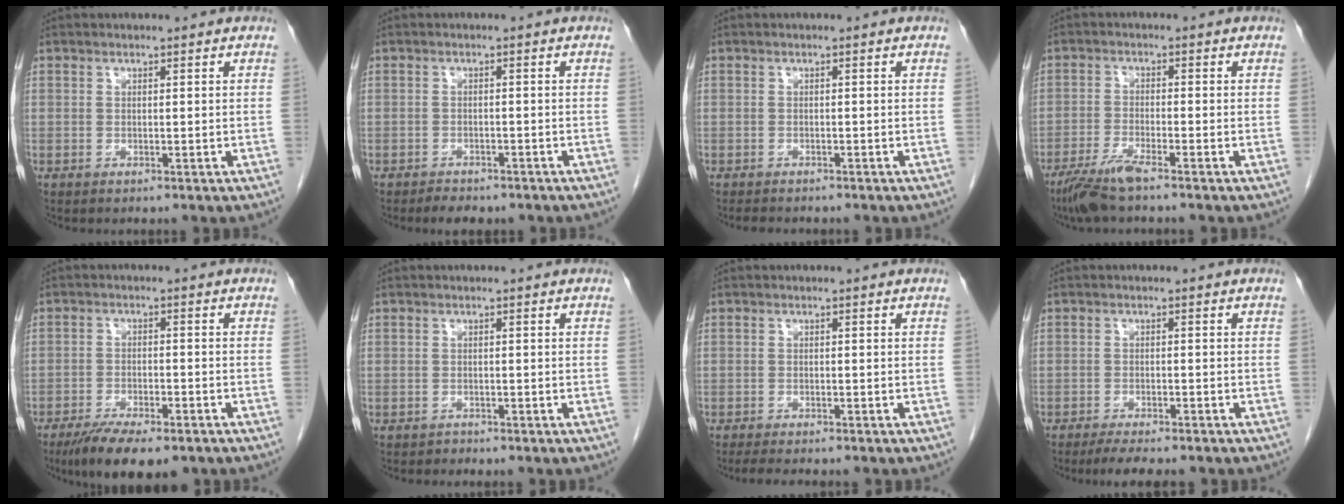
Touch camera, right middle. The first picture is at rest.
{"total": 3.8, "force": [-3.2, 1.6, 1.5], "torque": [-0.026, -0.004, -0.039]}
{"total": 3.1, "force": [-2.7, 0.9, 1.2], "torque": [-0.022, -0.006, -0.033]}
{"total": 5.4, "force": [-4.1, 0.1, 3.5], "torque": [-0.078, -0.017, -0.082]}
{"total": 9.9, "force": [-7.3, 2.6, 6.2], "torque": [-0.095, -0.017, -0.112]}
{"total": 0.6, "force": [-0.5, 0.2, -0.1], "torque": [-0.009, -0.003, -0.011]}
{"total": 5.5, "force": [-4.7, 1.1, 2.7], "torque": [-0.036, -0.010, -0.064]}
{"total": 5.9, "force": [-5.0, 0.9, 3.0], "torque": [-0.045, -0.011, -0.074]}